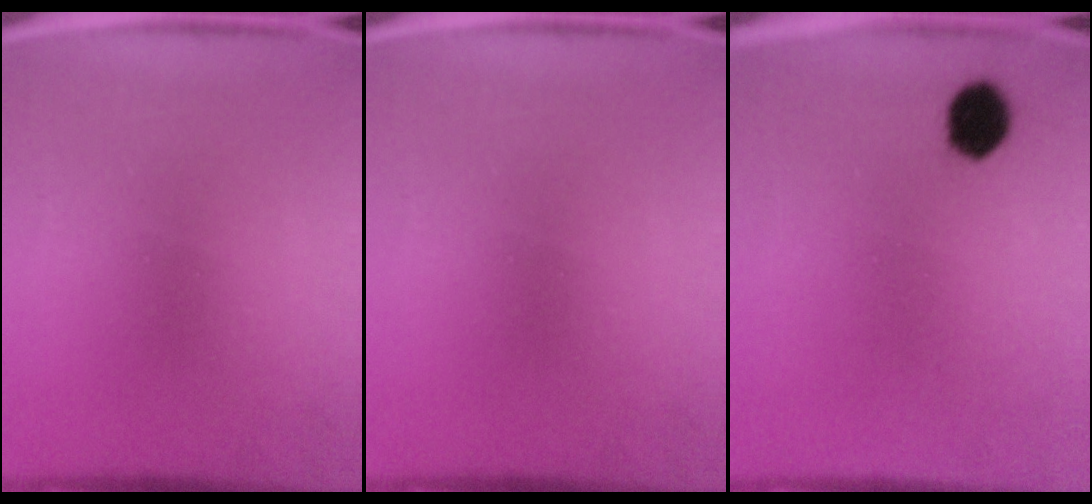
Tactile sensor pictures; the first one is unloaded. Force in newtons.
{"total": 0.0}
{"total": 5.8}